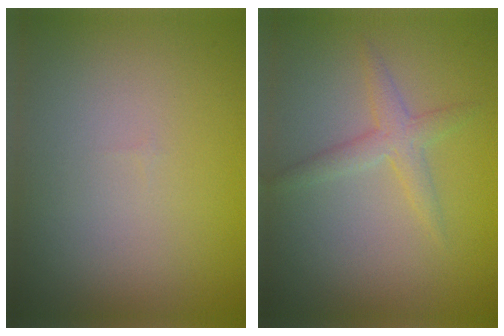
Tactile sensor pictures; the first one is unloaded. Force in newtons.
{"total": 2.0, "press": 2.0, "slide": 0.2}